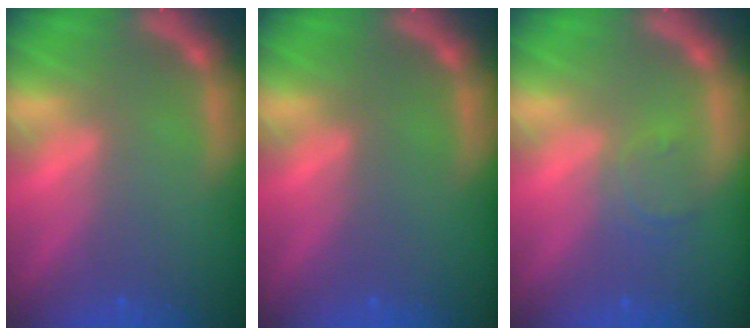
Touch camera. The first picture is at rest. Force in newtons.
{"total": 0.0}
{"total": 2.4}